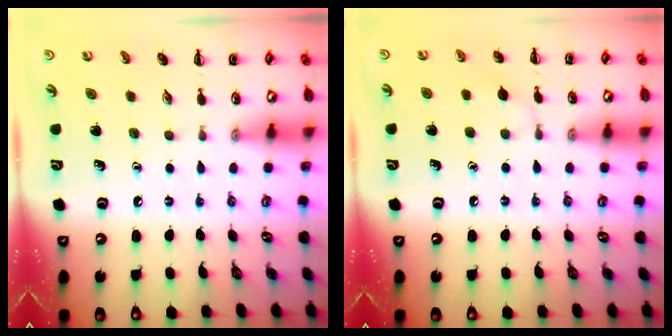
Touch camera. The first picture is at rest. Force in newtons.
{"total": 5.5, "press": 5.2, "slide": 1.7}